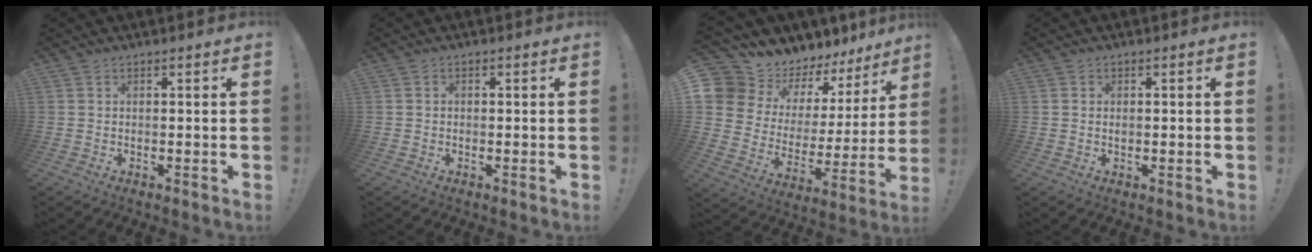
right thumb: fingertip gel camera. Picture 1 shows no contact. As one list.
[{"total": 0.7, "force": [-0.4, 0.4, 0.3], "torque": [-0.009, 0.004, -0.007]}, {"total": 11.5, "force": [10.3, 5.0, 1.1], "torque": [-0.026, -0.107, 0.197]}, {"total": 0.7, "force": [-0.1, 0.6, 0.4], "torque": [-0.004, 0.003, -0.004]}]